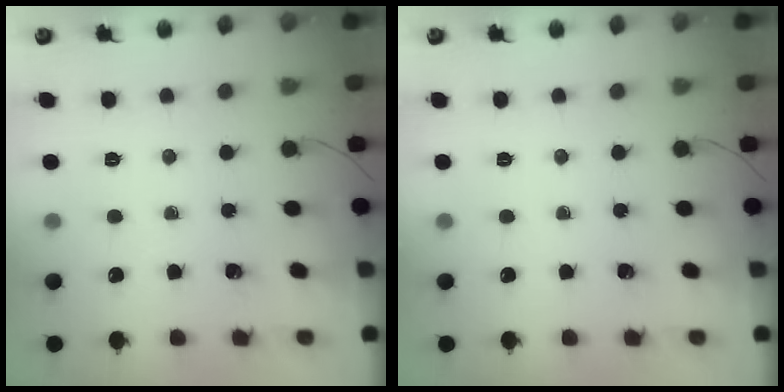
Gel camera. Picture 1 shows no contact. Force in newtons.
{"total": 0.0}